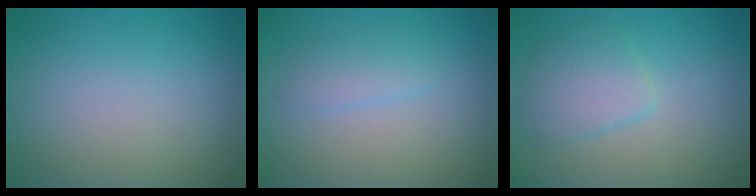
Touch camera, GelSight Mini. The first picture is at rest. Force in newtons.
{"total": 1.8, "press": 1.8, "slide": 0.0}
{"total": 3.0, "press": 3.0, "slide": 0.2}